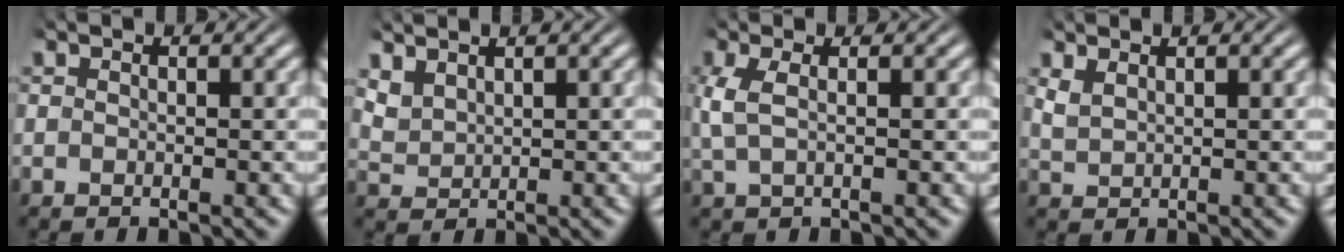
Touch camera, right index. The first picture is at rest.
{"total": 2.9, "force": [1.1, 2.6, 0.7], "torque": [-0.040, -0.009, 0.026]}
{"total": 2.4, "force": [-0.6, 1.6, 1.7], "torque": [-0.055, -0.009, -0.005]}
{"total": 2.6, "force": [0.9, 2.2, 0.9], "torque": [-0.039, -0.010, 0.021]}